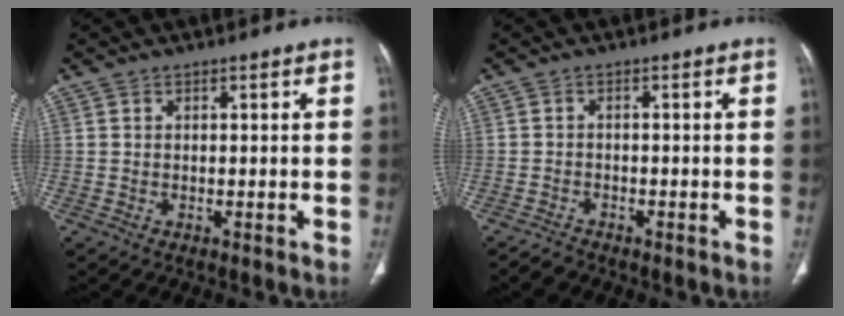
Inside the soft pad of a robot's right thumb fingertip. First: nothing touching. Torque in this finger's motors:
{"motor_torque": [1.77, -0.25, 0.21, -1.39, -0.04]}